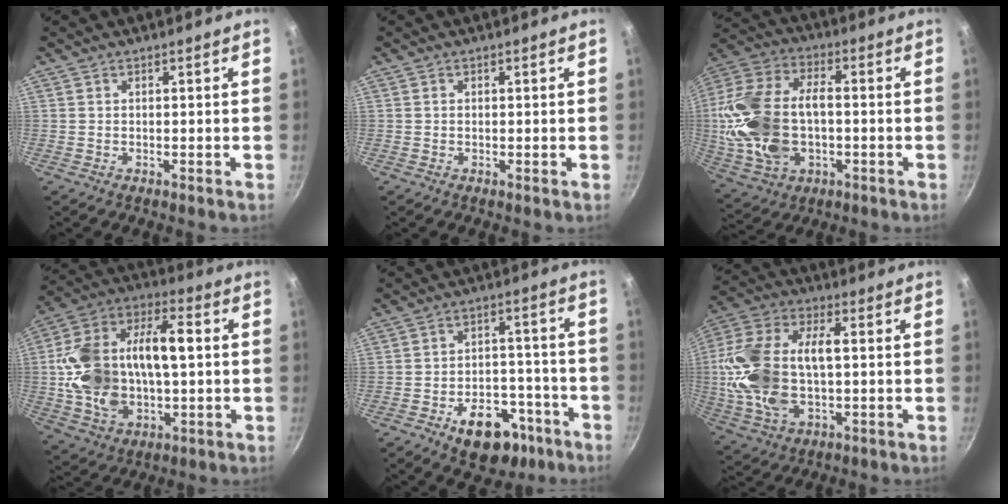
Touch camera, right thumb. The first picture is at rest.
{"total": 0.0}
{"total": 21.6, "force": [-1.4, 13.1, 17.0], "torque": [-0.369, 0.014, -0.019]}
{"total": 22.6, "force": [0.6, 12.8, 18.7], "torque": [-0.346, 0.022, 0.012]}
{"total": 13.1, "force": [-7.2, 7.9, 7.6], "torque": [-0.081, 0.054, -0.100]}
{"total": 20.7, "force": [0.1, 11.2, 17.4], "torque": [-0.380, 0.014, 0.006]}